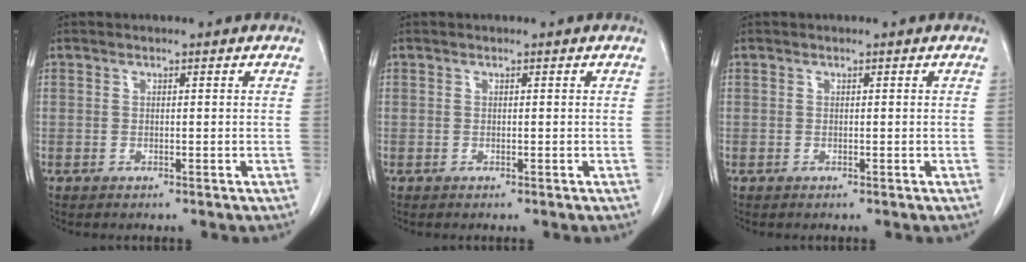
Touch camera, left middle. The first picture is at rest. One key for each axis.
{"total": 0.0}
{"total": 0.0}